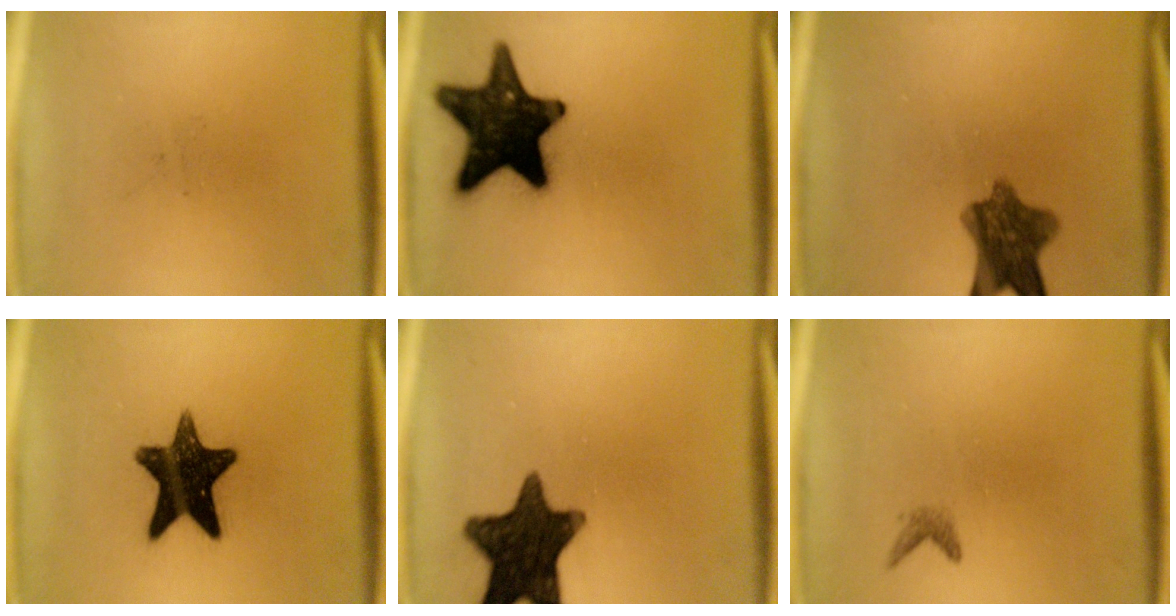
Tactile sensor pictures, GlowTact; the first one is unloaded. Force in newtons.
{"total": 19.0}
{"total": 8.6}
{"total": 14.8}
{"total": 15.3}
{"total": 0.9}